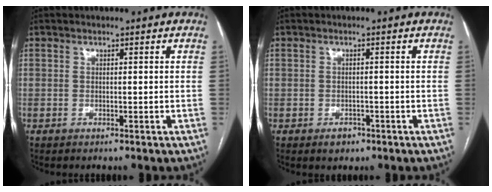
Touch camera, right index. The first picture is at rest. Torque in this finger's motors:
{"motor_torque": [-0.09, 0.04, -0.09, -0.05]}